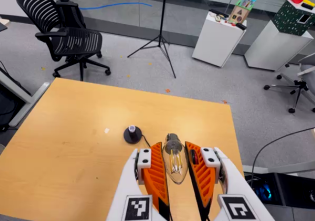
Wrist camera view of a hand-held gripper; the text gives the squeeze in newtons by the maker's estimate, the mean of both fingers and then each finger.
{"total": 11.9, "left": 12.0, "right": 11.8}